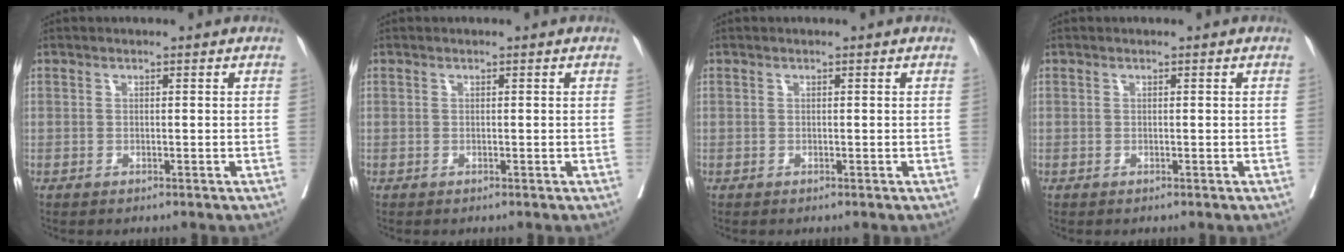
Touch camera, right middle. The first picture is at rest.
{"total": 0.0}
{"total": 0.0}
{"total": 0.0}